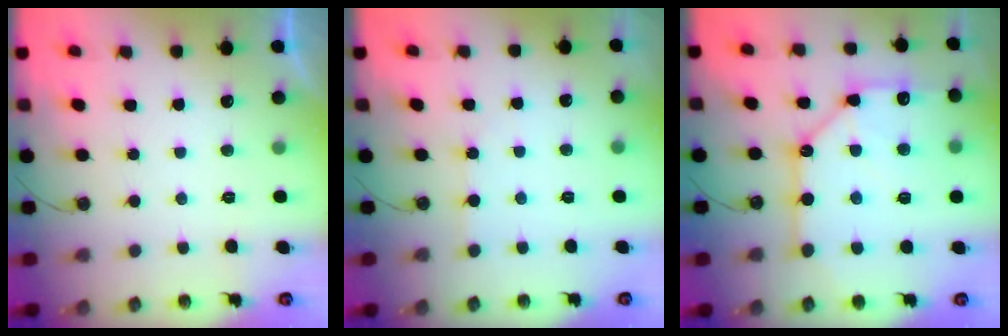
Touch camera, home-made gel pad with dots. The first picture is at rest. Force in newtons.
{"total": 2.1, "press": 2.0, "slide": 0.3}
{"total": 16.2, "press": 16.1, "slide": 1.9}